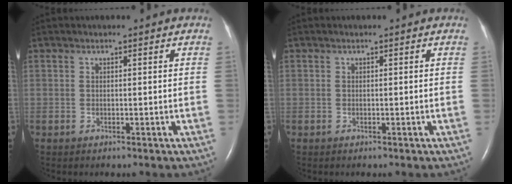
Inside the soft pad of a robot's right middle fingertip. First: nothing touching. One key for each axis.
{"total": 0.0}